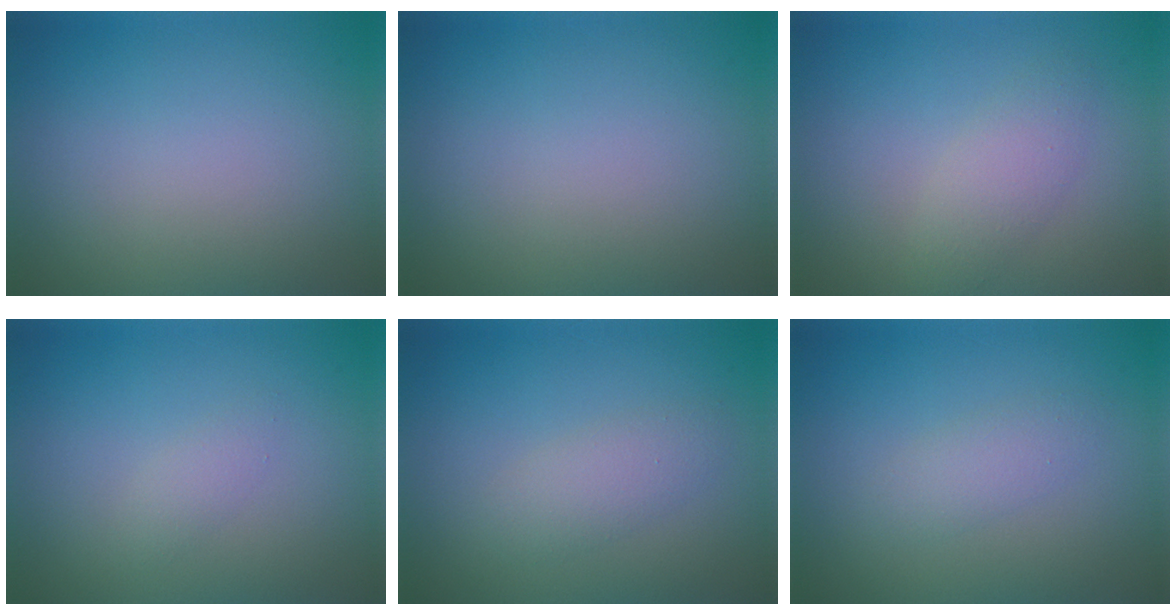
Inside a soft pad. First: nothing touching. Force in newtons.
{"total": 0.0}
{"total": 2.3, "press": 2.3, "slide": 0.2}
{"total": 1.1, "press": 1.1, "slide": 0.1}
{"total": 2.3, "press": 2.3, "slide": 0.1}
{"total": 1.8, "press": 1.8, "slide": 0.0}